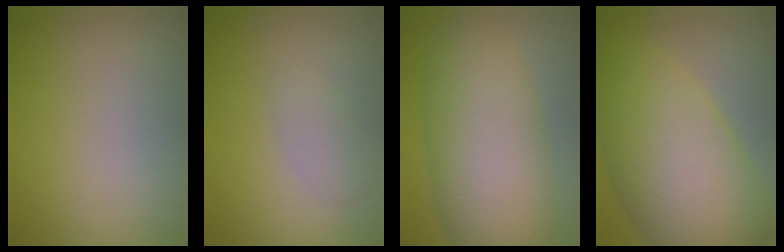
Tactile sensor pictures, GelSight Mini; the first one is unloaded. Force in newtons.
{"total": 1.4, "press": 1.4, "slide": 0.1}
{"total": 8.7, "press": 8.7, "slide": 0.1}
{"total": 11.1, "press": 11.1, "slide": 0.1}